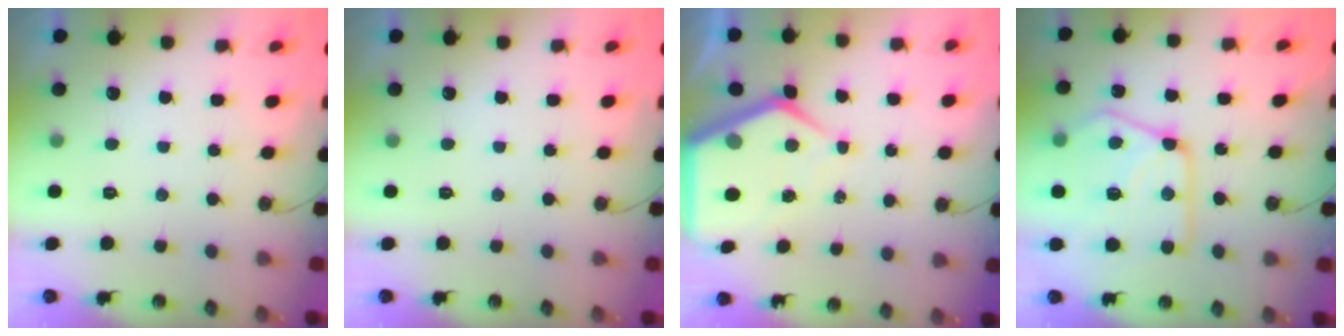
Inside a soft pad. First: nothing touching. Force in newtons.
{"total": 0.0}
{"total": 9.7, "press": 9.7, "slide": 0.9}
{"total": 18.4, "press": 18.2, "slide": 2.3}